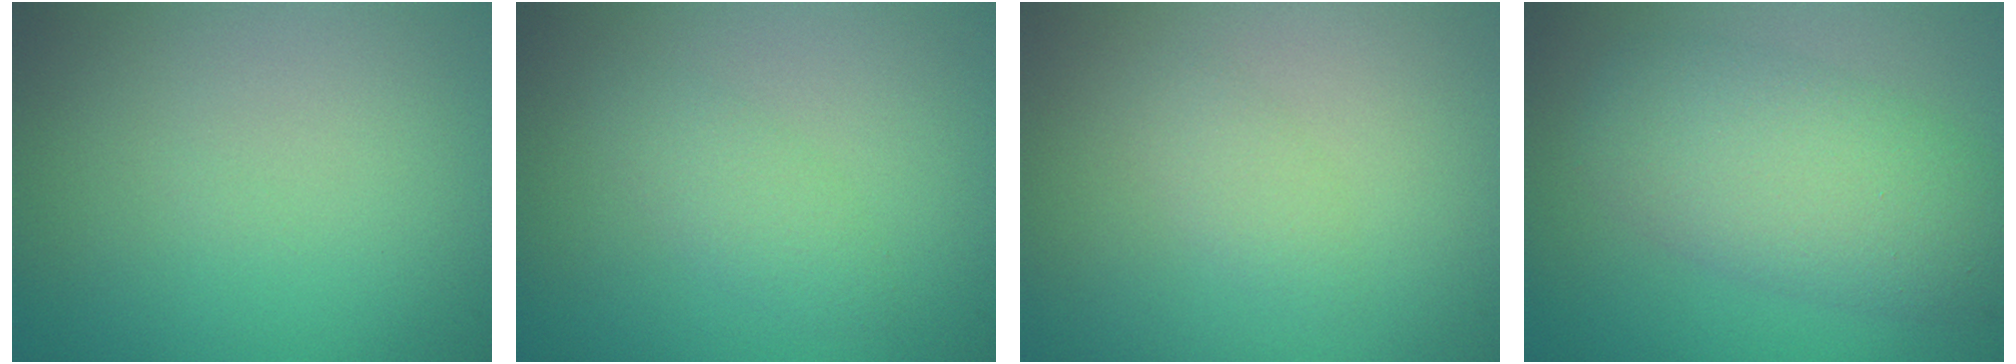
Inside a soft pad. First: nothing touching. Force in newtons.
{"total": 1.8, "press": 1.8, "slide": 0.2}
{"total": 1.3, "press": 1.3, "slide": 0.1}
{"total": 6.9, "press": 6.9, "slide": 0.2}